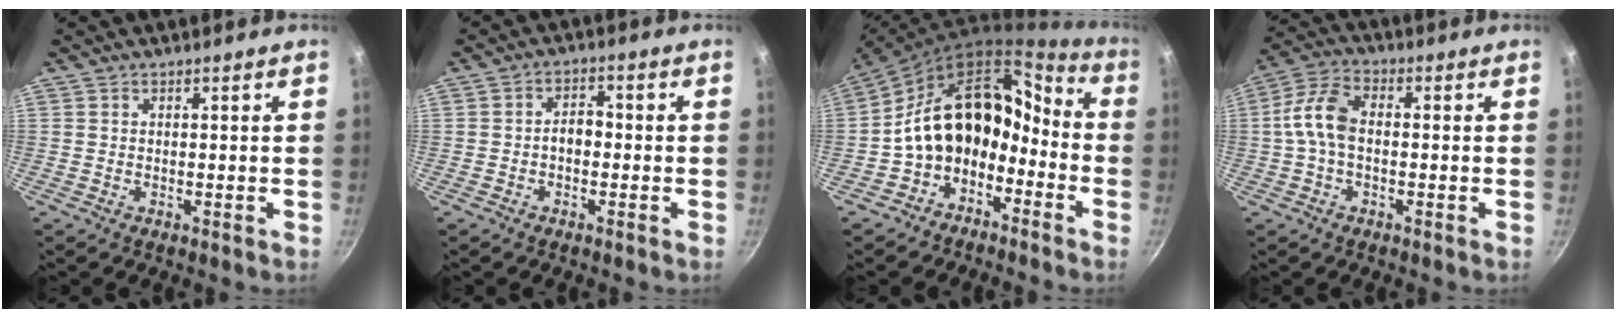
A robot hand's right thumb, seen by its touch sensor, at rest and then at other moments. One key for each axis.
{"total": 3.3, "fx": -0.8, "fy": 2.3, "fz": 2.3, "tx": -0.020, "ty": 0.016, "tz": -0.018}
{"total": 16.8, "fx": -5.3, "fy": 12.1, "fz": 10.4, "tx": -0.140, "ty": 0.096, "tz": -0.110}
{"total": 8.0, "fx": -0.5, "fy": 4.6, "fz": 6.5, "tx": -0.133, "ty": 0.032, "tz": -0.021}